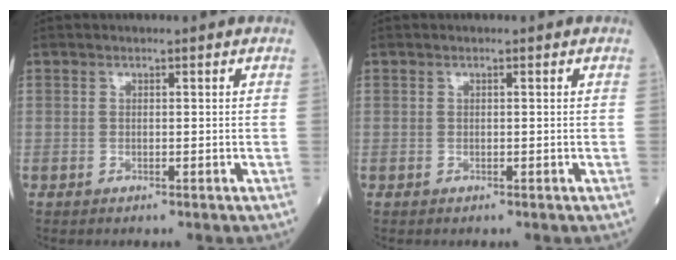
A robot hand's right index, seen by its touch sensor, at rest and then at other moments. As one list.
[{"total": 0.0}]